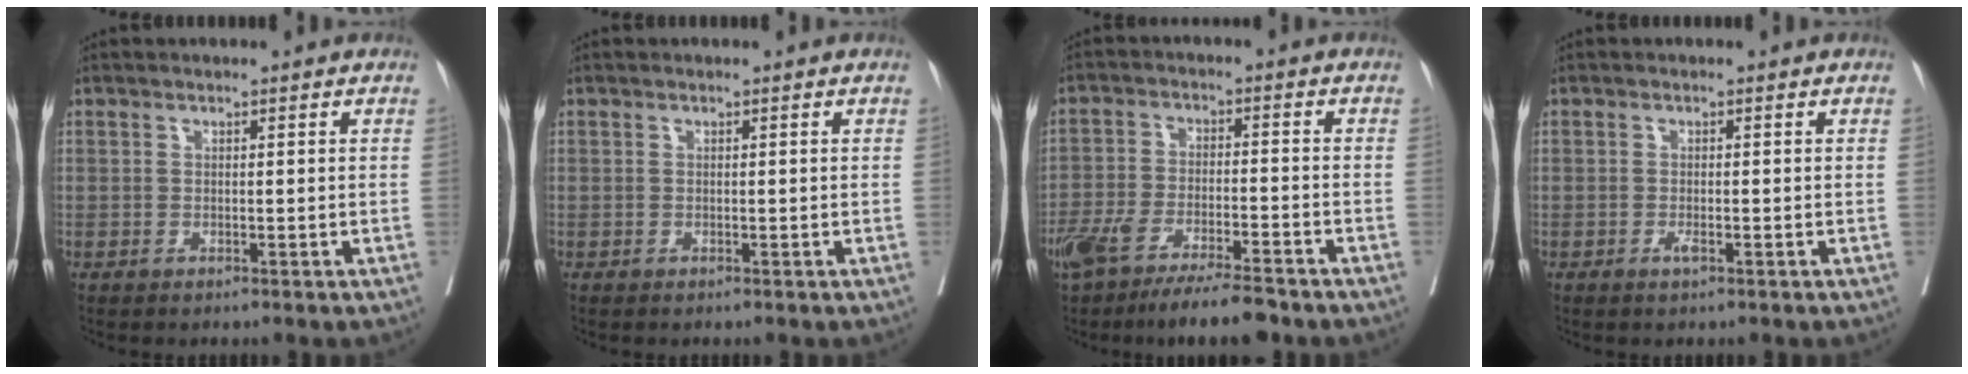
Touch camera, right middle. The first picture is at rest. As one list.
[{"total": 0.0}, {"total": 12.0, "force": [-9.4, 1.9, 7.2], "torque": [-0.124, -0.019, -0.157]}, {"total": 0.9, "force": [-0.5, 0.2, 0.8], "torque": [-0.016, -0.001, -0.008]}]